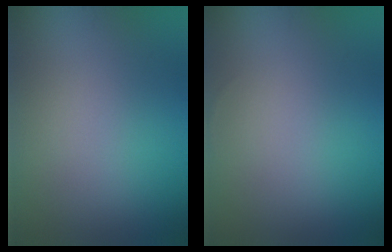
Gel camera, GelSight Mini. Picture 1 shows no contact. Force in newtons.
{"total": 0.0}